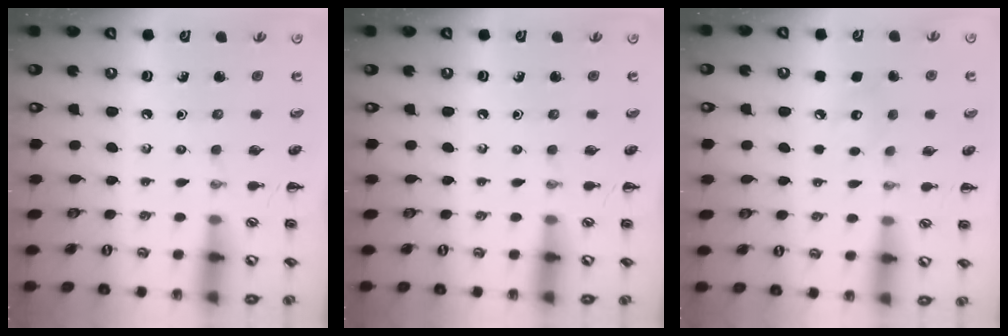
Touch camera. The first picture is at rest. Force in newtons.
{"total": 0.0}
{"total": 6.7, "press": 6.5, "slide": 1.7}